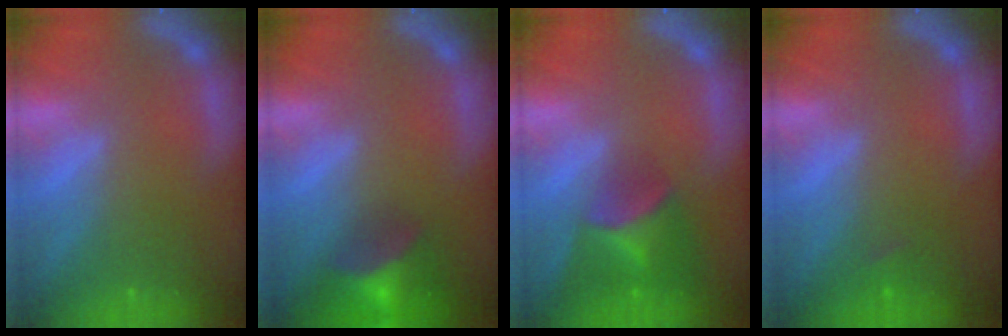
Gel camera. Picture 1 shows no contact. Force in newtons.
{"total": 7.0}
{"total": 6.0}
{"total": 0.9}